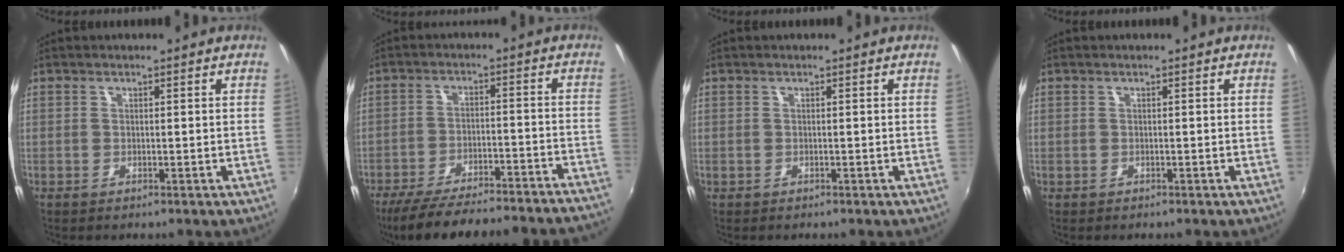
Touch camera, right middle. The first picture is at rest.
{"total": 24.2, "force": [-22.0, 1.5, 9.9], "torque": [-0.164, -0.033, -0.297]}
{"total": 1.0, "force": [0.7, -0.5, -0.4], "torque": [0.010, 0.000, 0.013]}
{"total": 0.9, "force": [0.7, -0.4, -0.4], "torque": [0.010, 0.000, 0.012]}